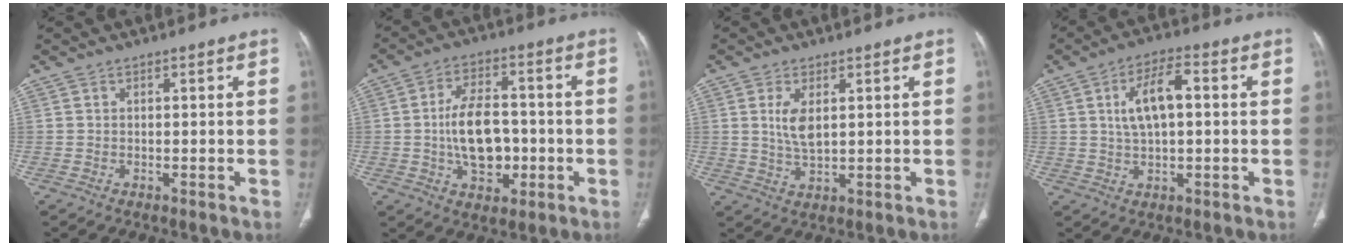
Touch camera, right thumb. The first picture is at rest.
{"total": 11.6, "force": [-1.5, 7.2, 9.0], "torque": [-0.128, 0.020, -0.022]}
{"total": 5.0, "force": [1.3, 2.3, 4.3], "torque": [-0.087, -0.010, 0.034]}
{"total": 8.3, "force": [1.3, 3.6, 7.3], "torque": [-0.132, 0.016, 0.021]}